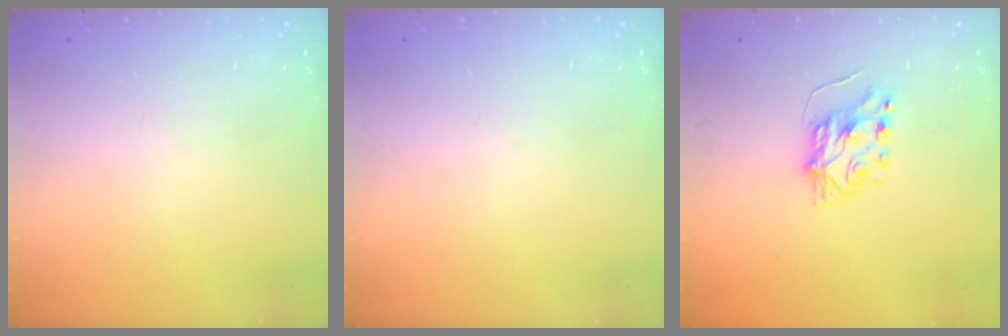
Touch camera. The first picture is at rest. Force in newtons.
{"total": 0.0}
{"total": 7.1, "press": 7.1, "slide": 0.8}